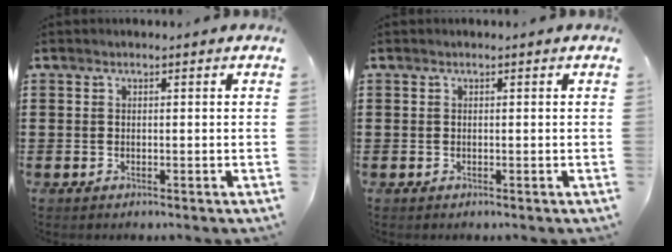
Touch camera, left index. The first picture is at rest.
{"total": 0.0}